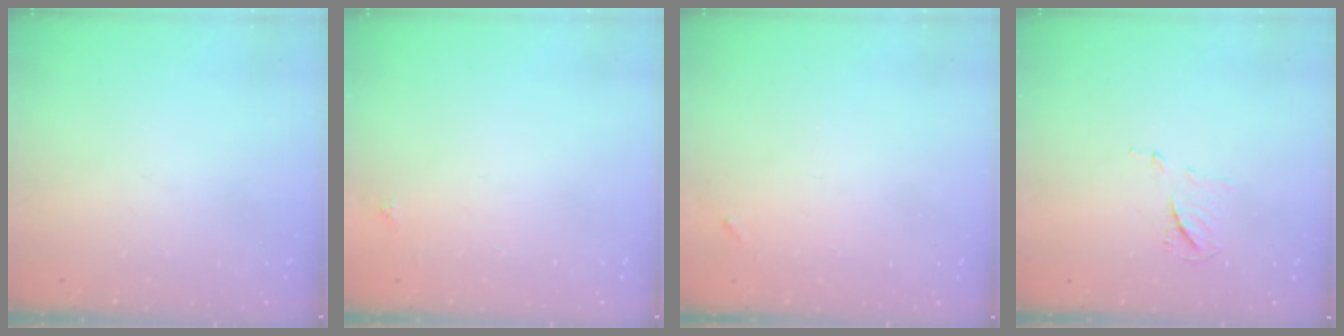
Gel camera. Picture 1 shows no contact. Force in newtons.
{"total": 2.0, "press": 2.0, "slide": 0.3}
{"total": 3.7, "press": 3.7, "slide": 0.2}
{"total": 6.1, "press": 6.0, "slide": 0.7}